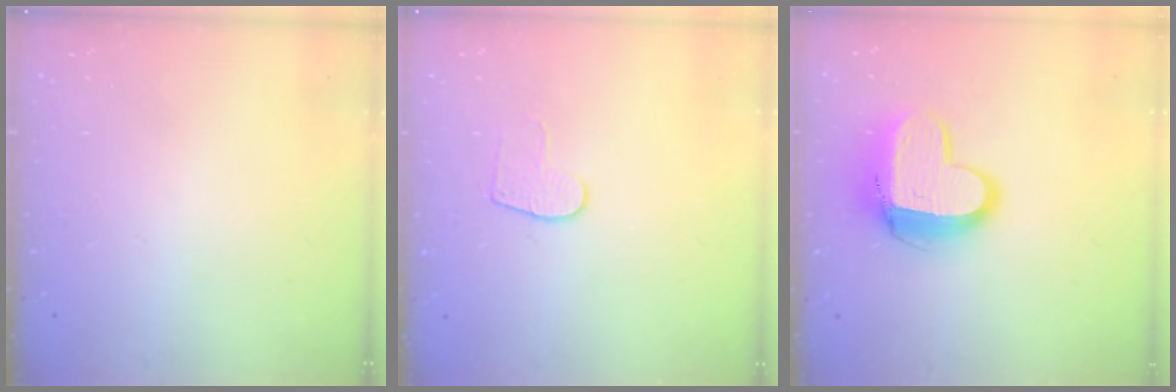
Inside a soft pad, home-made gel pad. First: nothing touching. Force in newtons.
{"total": 6.4, "press": 6.4, "slide": 0.6}
{"total": 13.0, "press": 13.0, "slide": 1.2}